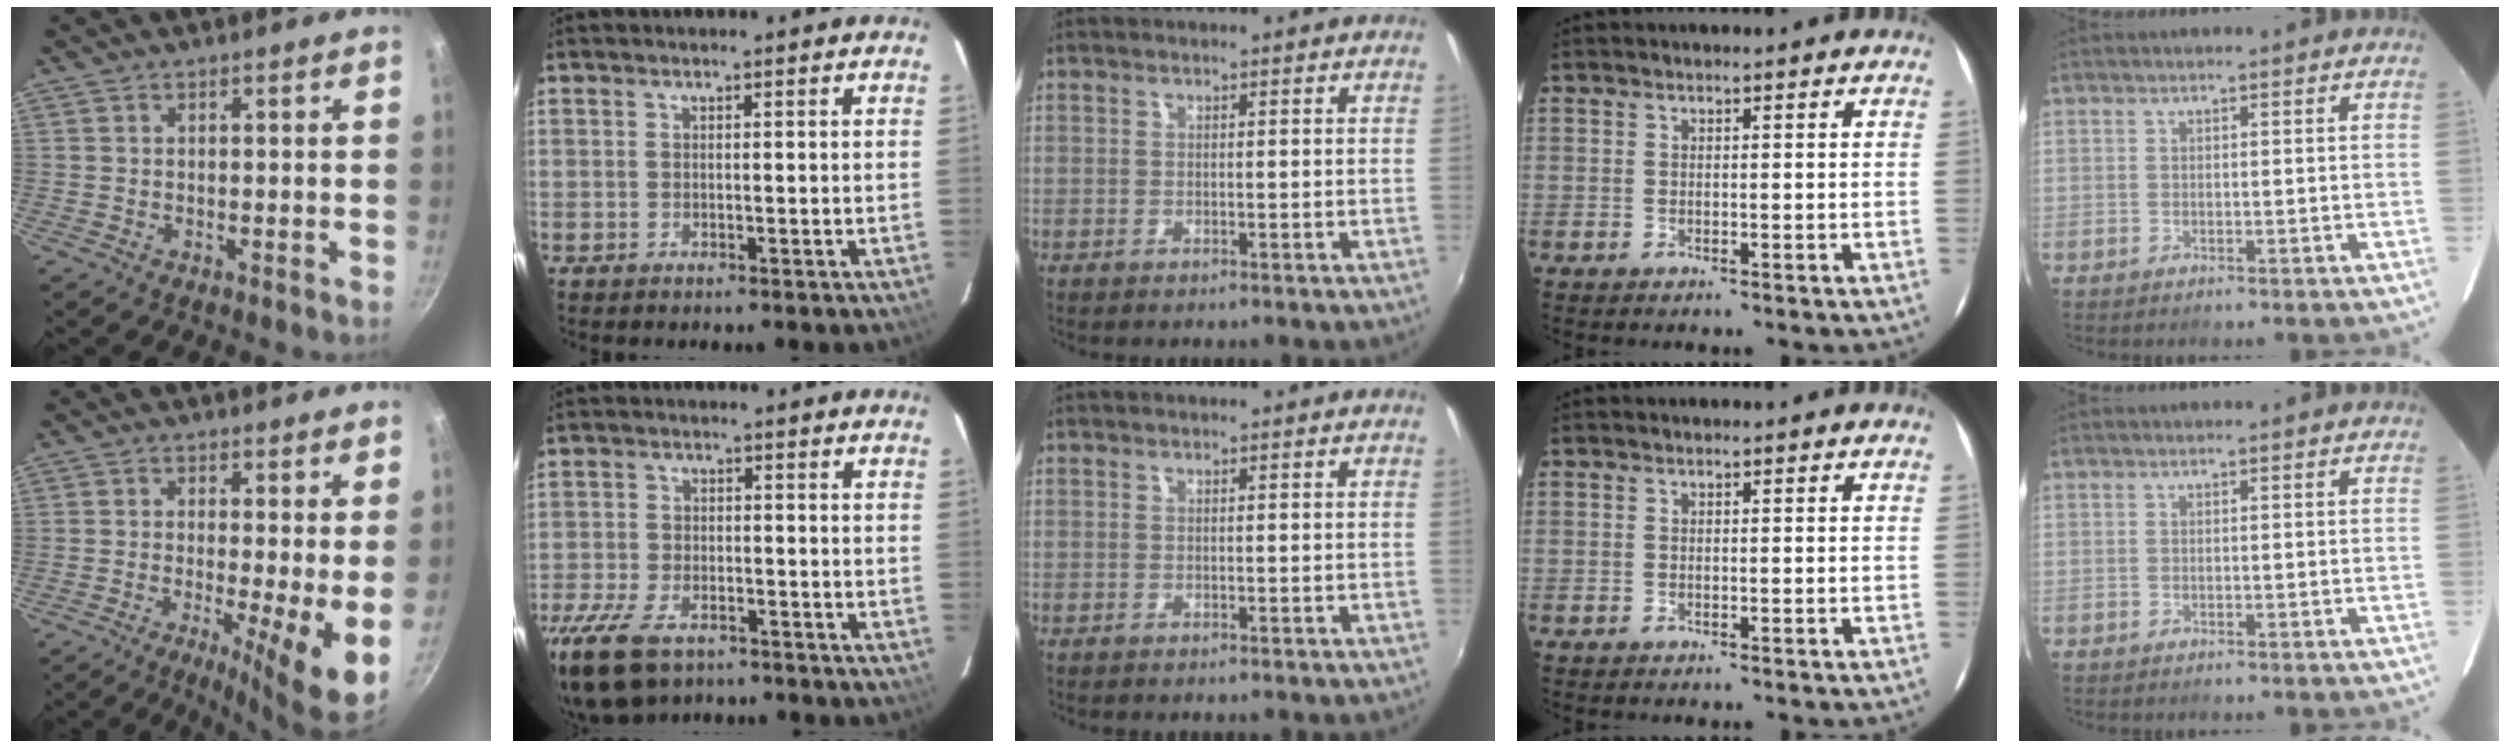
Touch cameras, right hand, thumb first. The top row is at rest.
{"thumb": {"total": 8.5, "force": [-1.3, 1.1, 8.4], "torque": [-0.126, -0.012, -0.022]}, "index": {"total": 13.1, "force": [-9.0, 6.6, 6.8], "torque": [-0.181, -0.029, -0.162]}}